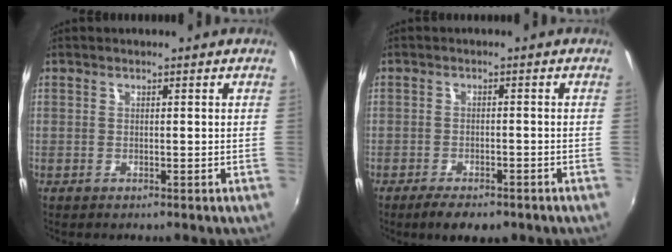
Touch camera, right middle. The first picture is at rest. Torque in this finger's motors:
{"motor_torque": [0.96, -0.78, 0.13, 0.05]}